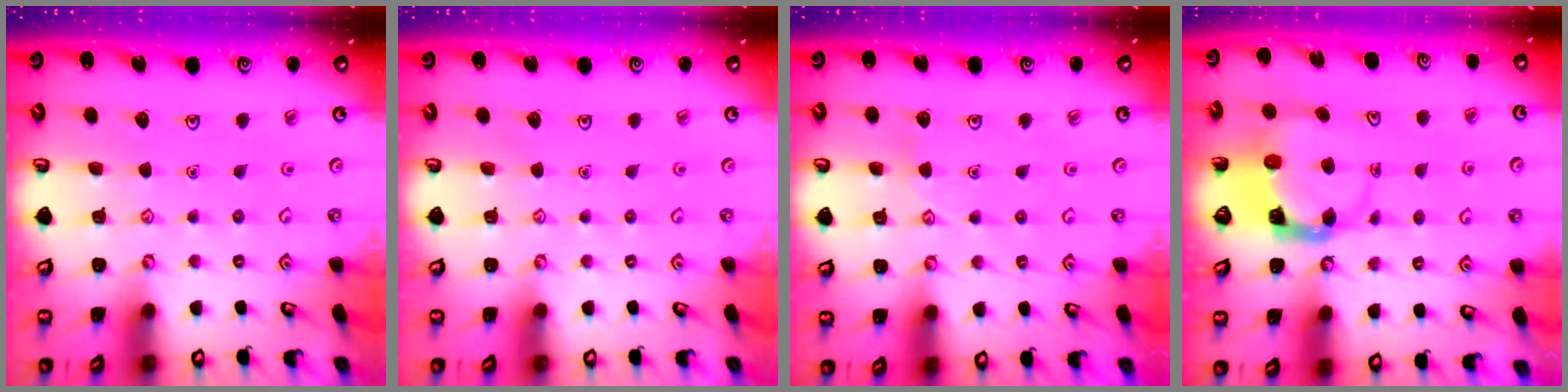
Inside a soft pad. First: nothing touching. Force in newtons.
{"total": 0.0}
{"total": 3.5, "press": 3.5, "slide": 0.4}
{"total": 3.8, "press": 3.8, "slide": 0.5}